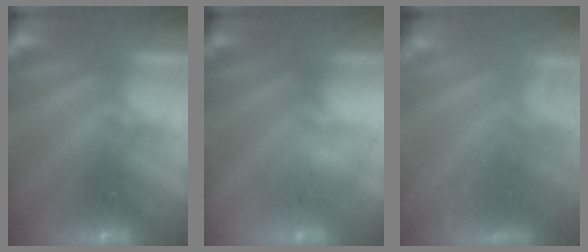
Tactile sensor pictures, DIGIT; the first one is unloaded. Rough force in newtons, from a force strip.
{"total": 3.5}
{"total": 7.8}